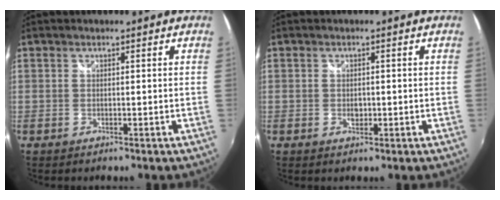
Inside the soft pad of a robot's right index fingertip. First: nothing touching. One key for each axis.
{"total": 1.7, "fx": -0.3, "fy": 1.4, "fz": 1.0, "tx": -0.016, "ty": 0.000, "tz": -0.007}